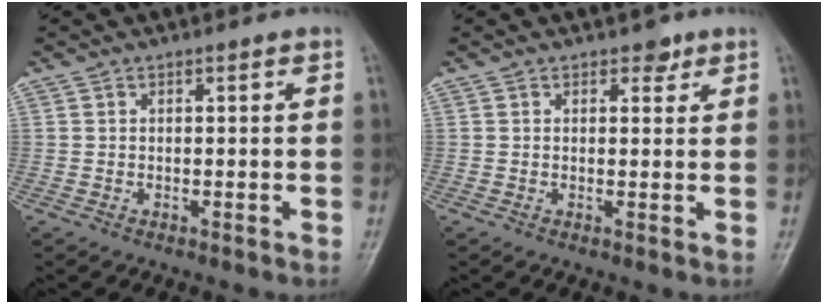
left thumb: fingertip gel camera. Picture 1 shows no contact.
{"total": 2.0, "force": [1.4, 1.3, 0.9], "torque": [0.004, -0.006, 0.015]}